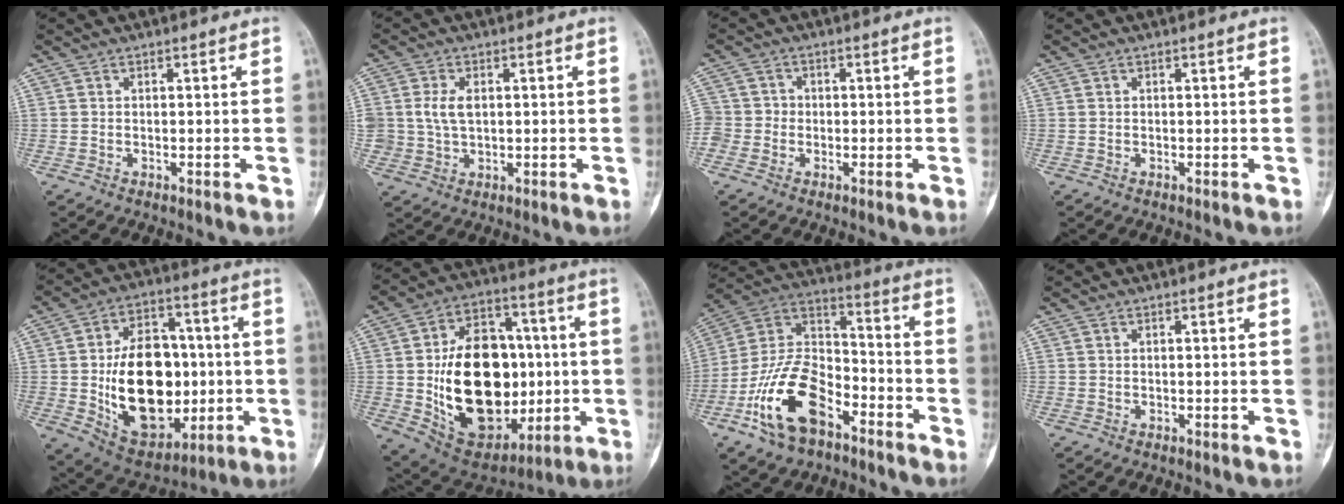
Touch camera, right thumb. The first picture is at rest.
{"total": 4.6, "force": [0.7, 3.1, 3.3], "torque": [-0.060, -0.001, 0.016]}
{"total": 4.4, "force": [-1.2, 4.1, 0.9], "torque": [-0.006, 0.015, -0.026]}
{"total": 0.0}
{"total": 23.5, "force": [-2.0, 15.5, 17.5], "torque": [-0.237, 0.015, -0.008]}
{"total": 28.0, "force": [-1.9, 18.4, 21.0], "torque": [-0.314, 0.014, -0.003]}
{"total": 18.2, "force": [-9.4, 9.9, 12.1], "torque": [-0.220, 0.070, -0.178]}
{"total": 0.0}